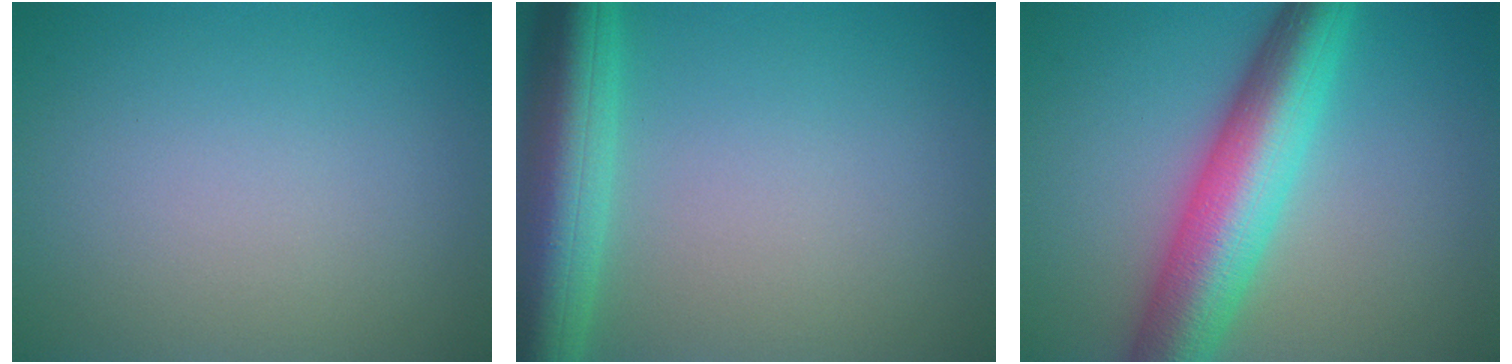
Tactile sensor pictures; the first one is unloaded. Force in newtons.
{"total": 7.4, "press": 7.4, "slide": 0.4}
{"total": 9.1, "press": 9.1, "slide": 0.4}